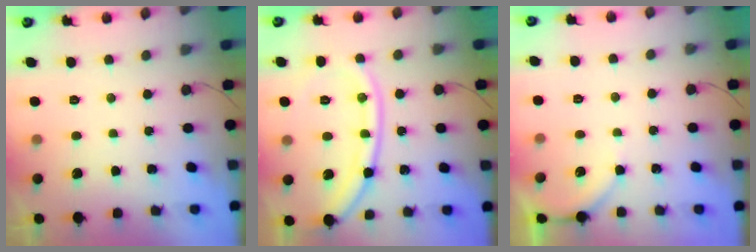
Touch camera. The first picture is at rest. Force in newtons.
{"total": 14.2, "press": 14.1, "slide": 1.5}
{"total": 3.7, "press": 3.7, "slide": 0.6}